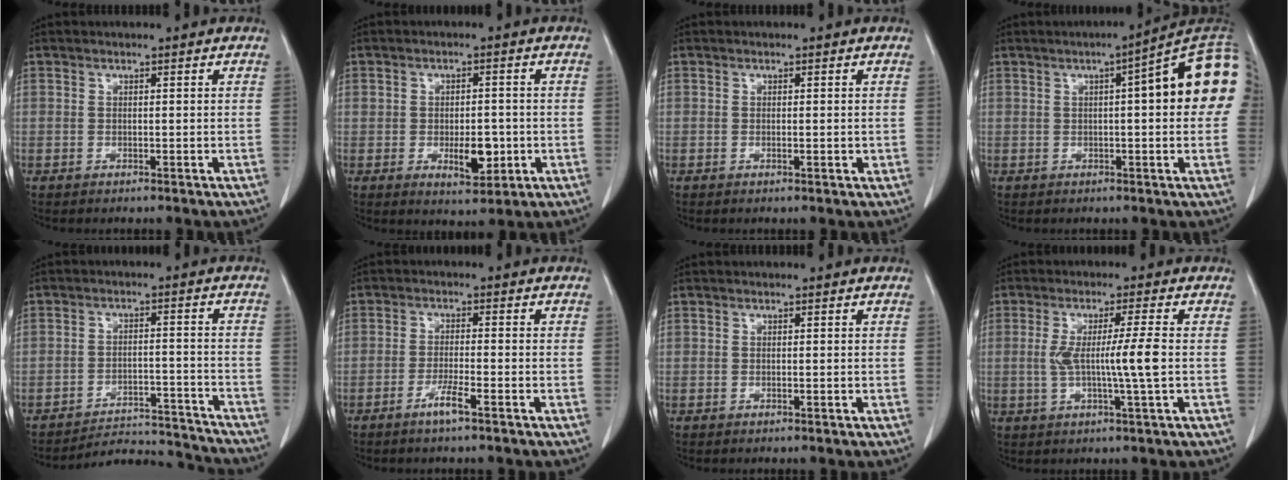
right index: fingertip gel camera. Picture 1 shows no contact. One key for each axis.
{"total": 5.6, "fx": -1.2, "fy": 2.6, "fz": 4.8, "tx": -0.069, "ty": -0.003, "tz": -0.009}
{"total": 0.9, "fx": -0.1, "fy": 0.2, "fz": 0.9, "tx": -0.012, "ty": -0.002, "tz": 0.000}
{"total": 13.0, "fx": 2.1, "fy": 1.8, "fz": 12.7, "tx": -0.158, "ty": 0.034, "tz": 0.015}
{"total": 10.1, "fx": -10.0, "fy": 1.1, "fz": -1.2, "tx": 0.026, "ty": 0.035, "tz": -0.140}
{"total": 3.5, "fx": -2.2, "fy": -0.1, "fz": 2.7, "tx": -0.053, "ty": -0.004, "tz": -0.044}
{"total": 0.0}
{"total": 7.0, "fx": -0.3, "fy": -0.9, "fz": 7.0, "tx": -0.127, "ty": -0.005, "tz": -0.003}